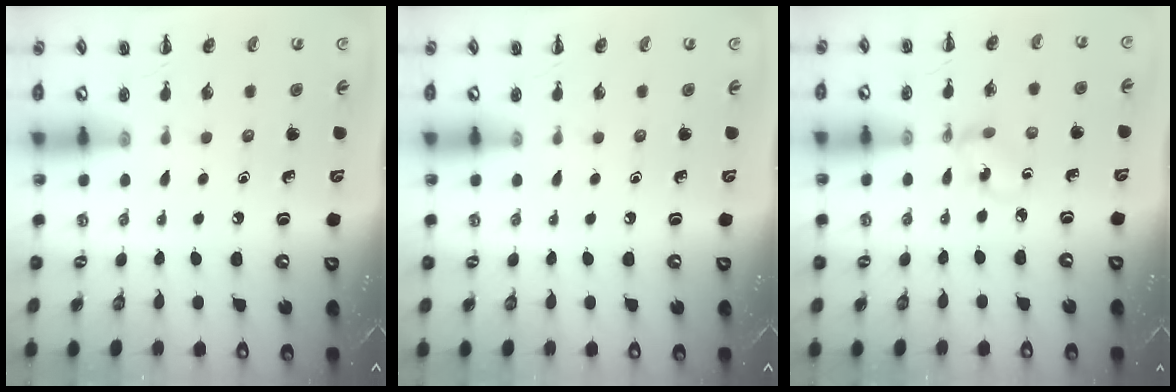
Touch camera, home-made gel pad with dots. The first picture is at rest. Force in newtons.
{"total": 0.0}
{"total": 1.8, "press": 1.7, "slide": 0.6}